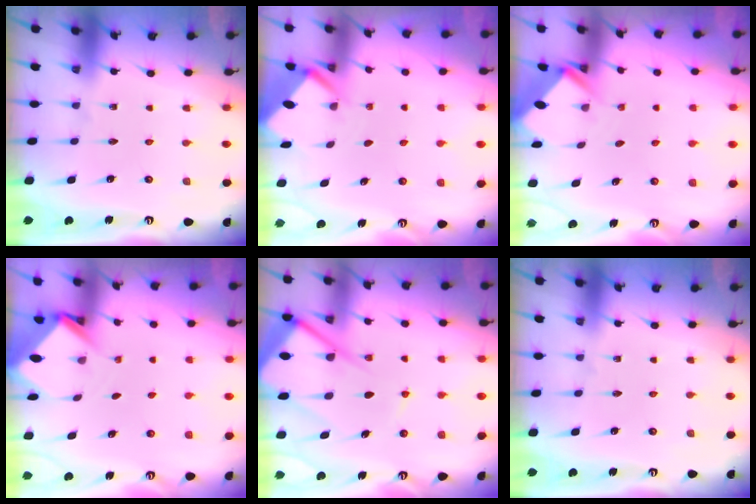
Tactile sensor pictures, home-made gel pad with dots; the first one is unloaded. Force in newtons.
{"total": 2.9, "press": 2.9, "slide": 0.2}
{"total": 2.8, "press": 2.8, "slide": 0.2}
{"total": 3.2, "press": 3.2, "slide": 0.2}
{"total": 14.2, "press": 14.1, "slide": 1.7}
{"total": 0.0}